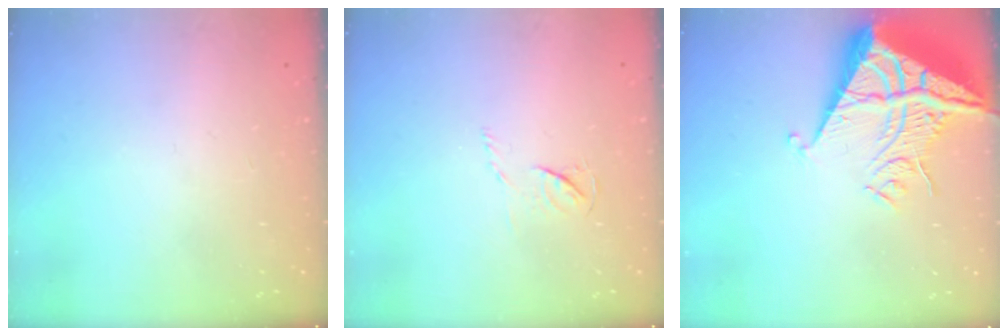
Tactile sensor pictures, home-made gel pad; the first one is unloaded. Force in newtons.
{"total": 3.9, "press": 3.8, "slide": 0.4}
{"total": 13.3, "press": 13.2, "slide": 1.4}